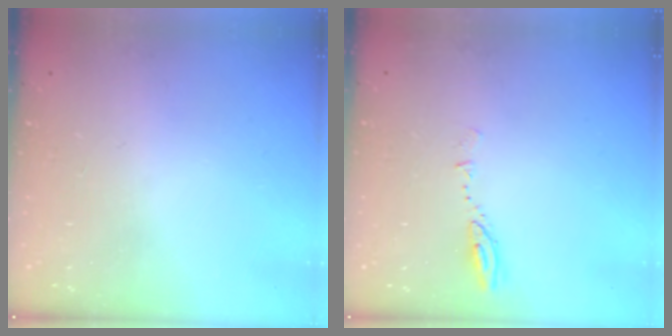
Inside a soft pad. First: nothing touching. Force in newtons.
{"total": 4.9, "press": 4.8, "slide": 0.6}